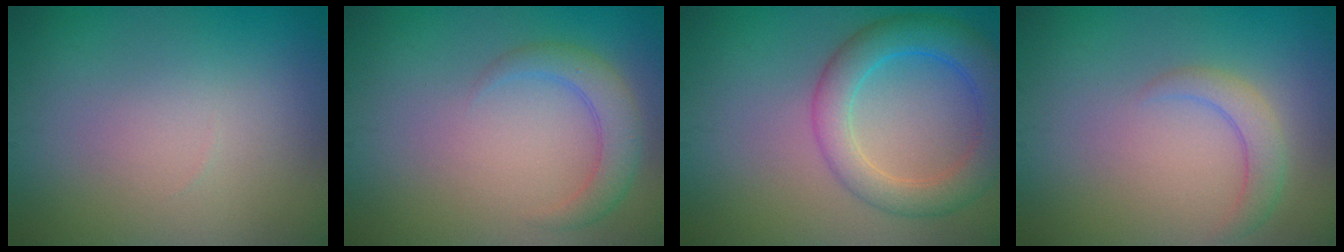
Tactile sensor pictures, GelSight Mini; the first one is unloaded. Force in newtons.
{"total": 3.0, "press": 3.0, "slide": 0.1}
{"total": 5.4, "press": 5.4, "slide": 0.2}
{"total": 2.2, "press": 2.2, "slide": 0.3}